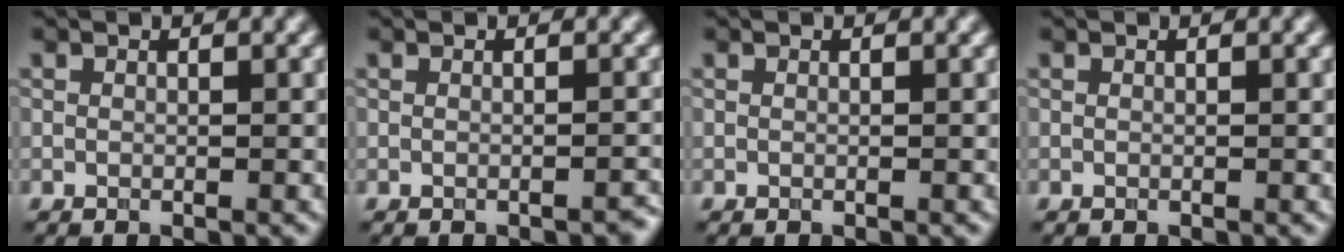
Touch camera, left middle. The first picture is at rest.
{"total": 0.9, "force": [-0.8, 0.1, 0.2], "torque": [-0.002, 0.002, -0.012]}
{"total": 0.0}
{"total": 0.0}